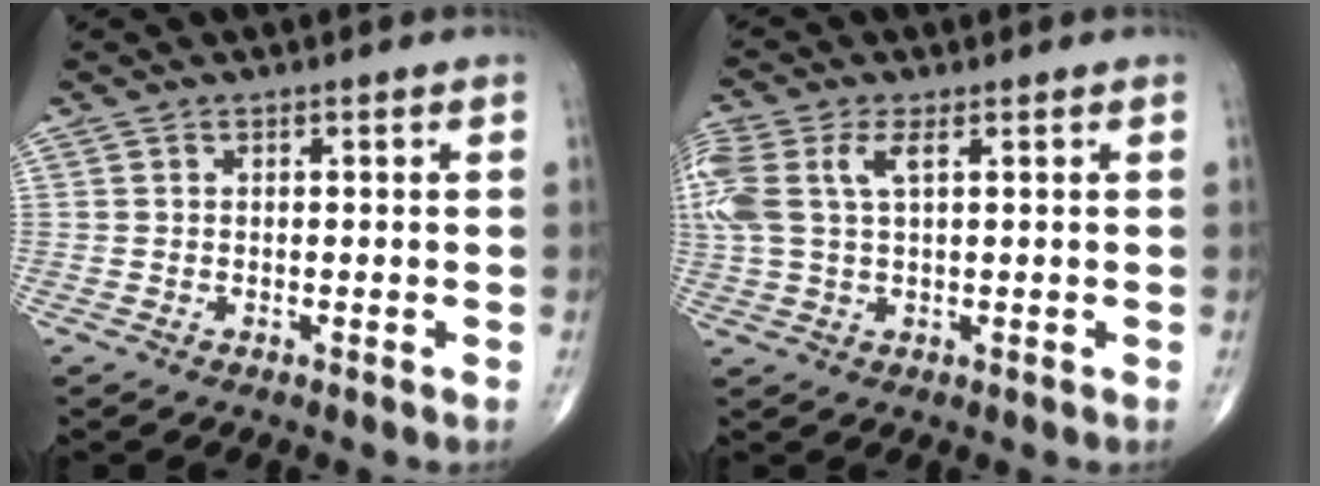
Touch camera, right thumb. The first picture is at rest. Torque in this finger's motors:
{"motor_torque": [0.16, 0.22, 1.04, 0.29, 0.12]}